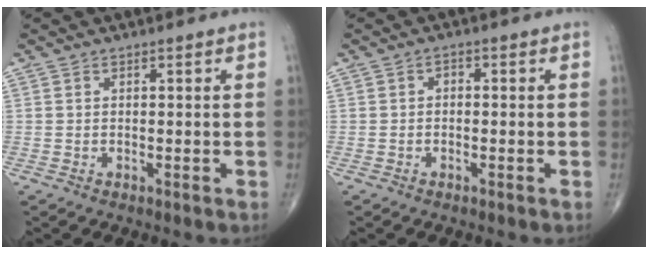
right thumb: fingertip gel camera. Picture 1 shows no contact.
{"total": 1.3, "force": [-0.2, 0.9, 0.9], "torque": [-0.006, 0.007, -0.008]}